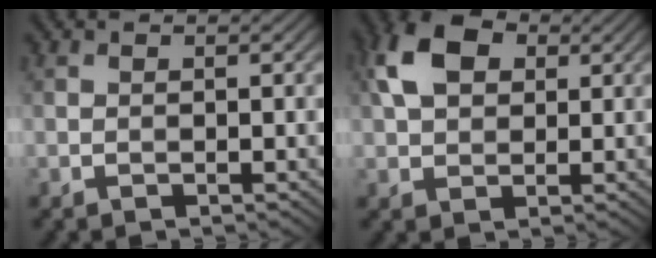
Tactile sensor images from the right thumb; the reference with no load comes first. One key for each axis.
{"total": 7.2, "fx": 2.3, "fy": 4.9, "fz": 4.8, "tx": -0.111, "ty": 0.016, "tz": 0.036}